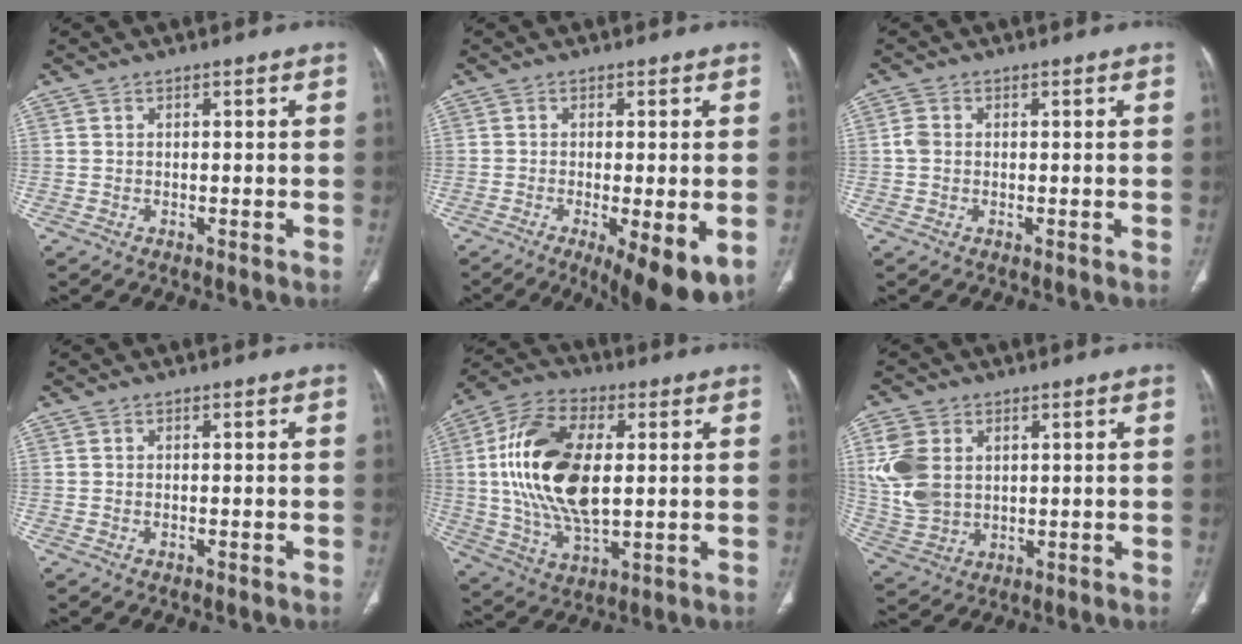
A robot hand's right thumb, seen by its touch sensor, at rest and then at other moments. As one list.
[{"total": 11.3, "force": [-4.3, 3.3, 10.0], "torque": [-0.141, -0.018, -0.059]}, {"total": 1.8, "force": [-0.1, 1.4, 1.1], "torque": [-0.024, 0.003, -0.005]}, {"total": 0.0}, {"total": 20.0, "force": [2.2, 10.5, 16.9], "torque": [-0.329, 0.000, 0.041]}, {"total": 11.0, "force": [2.7, 8.1, 7.1], "torque": [-0.145, -0.007, 0.062]}]